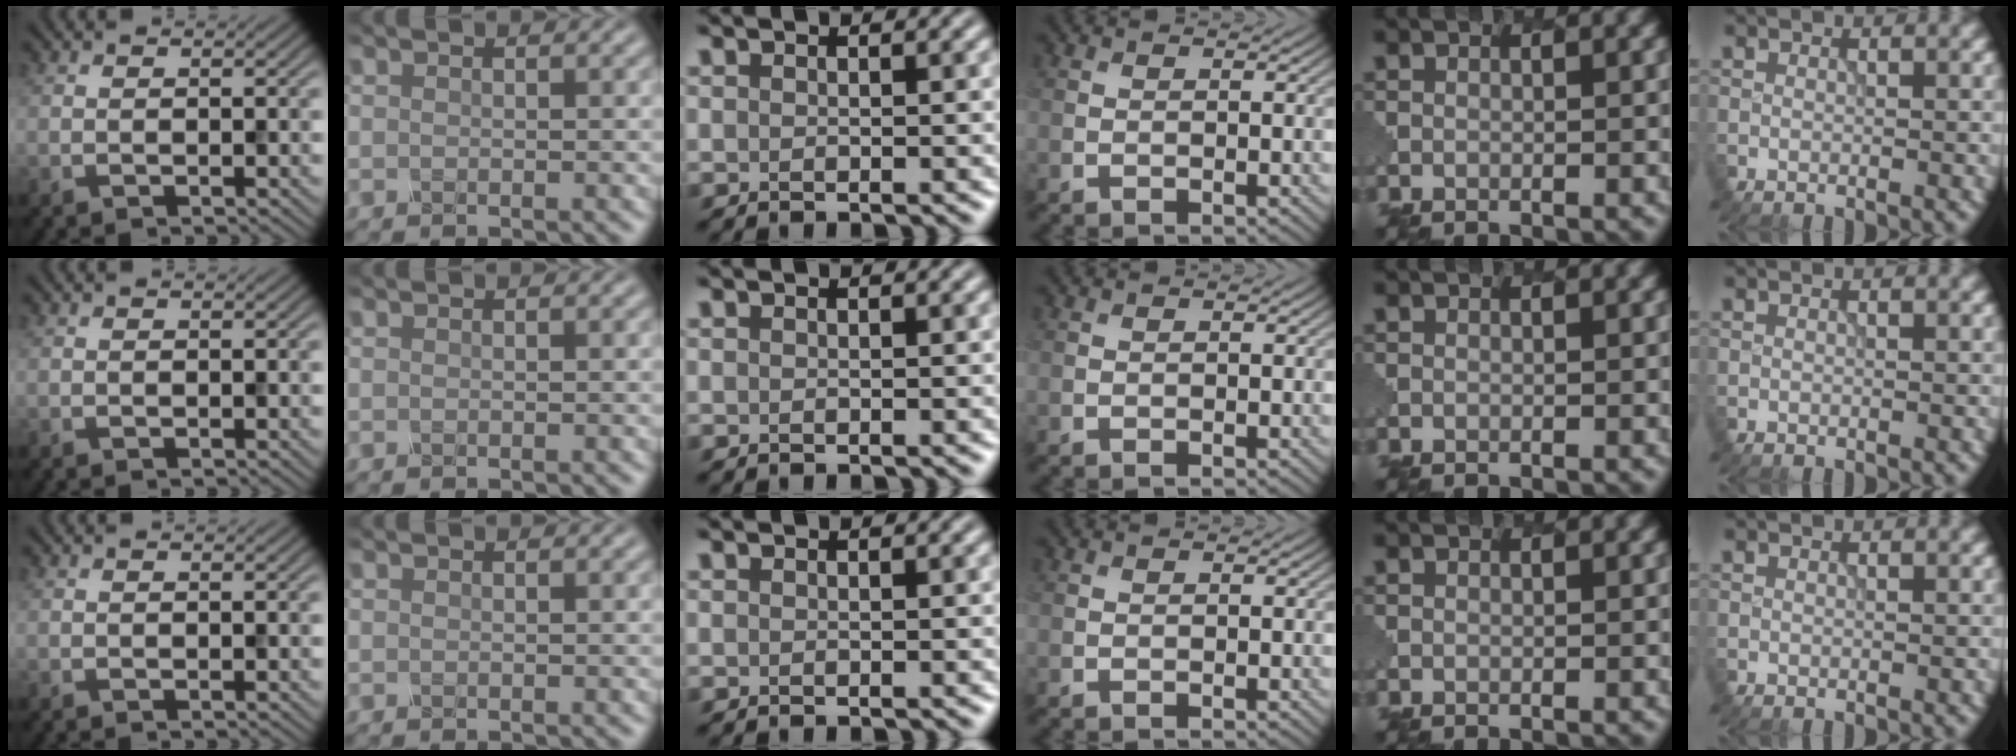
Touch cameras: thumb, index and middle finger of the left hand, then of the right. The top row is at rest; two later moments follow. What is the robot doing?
{"motion": "dispense", "object": "dispenser bottle"}